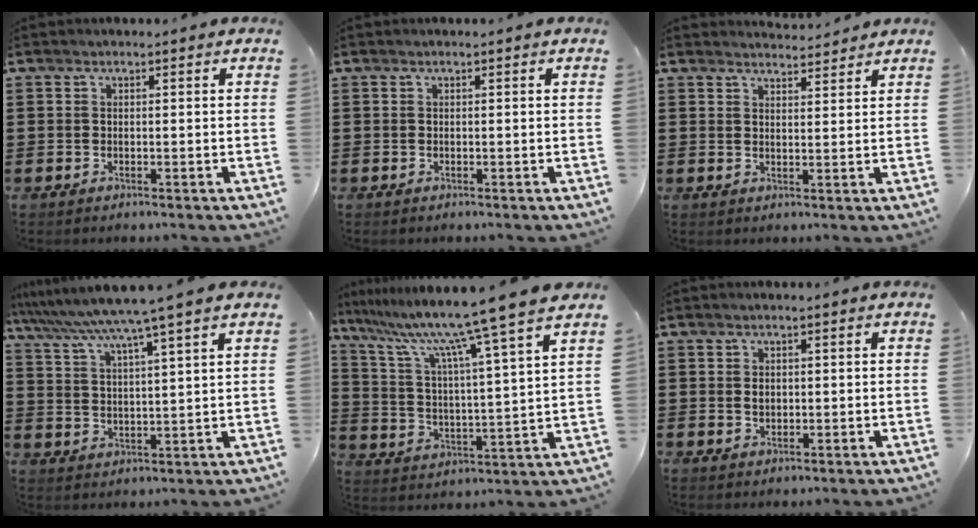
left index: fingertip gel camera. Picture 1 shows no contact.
{"total": 0.0}
{"total": 2.7, "force": [2.7, 0.1, 0.2], "torque": [-0.003, -0.012, 0.049]}
{"total": 6.7, "force": [5.5, -1.4, 3.5], "torque": [-0.089, -0.039, 0.089]}
{"total": 11.3, "force": [9.4, -1.6, 6.0], "torque": [-0.157, -0.062, 0.145]}
{"total": 1.1, "force": [0.1, 0.8, 0.8], "torque": [-0.018, 0.006, 0.002]}